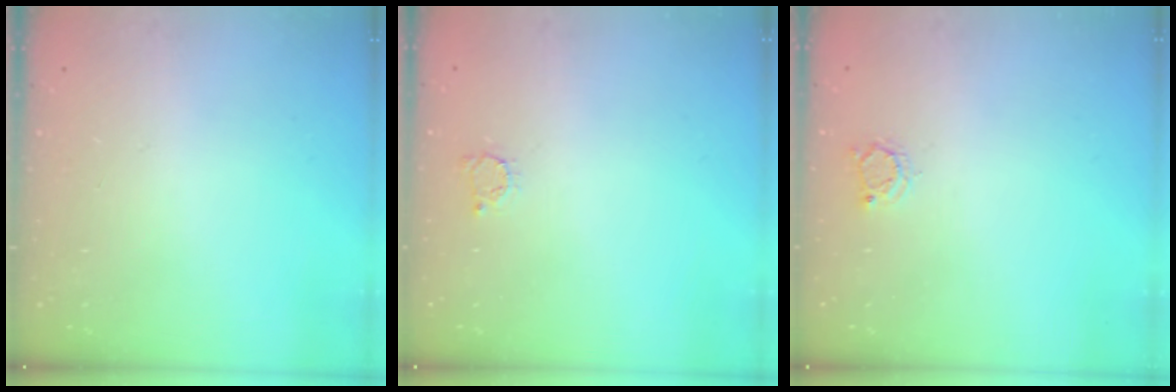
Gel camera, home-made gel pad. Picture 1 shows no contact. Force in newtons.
{"total": 2.5, "press": 2.5, "slide": 0.3}
{"total": 2.8, "press": 2.8, "slide": 0.3}